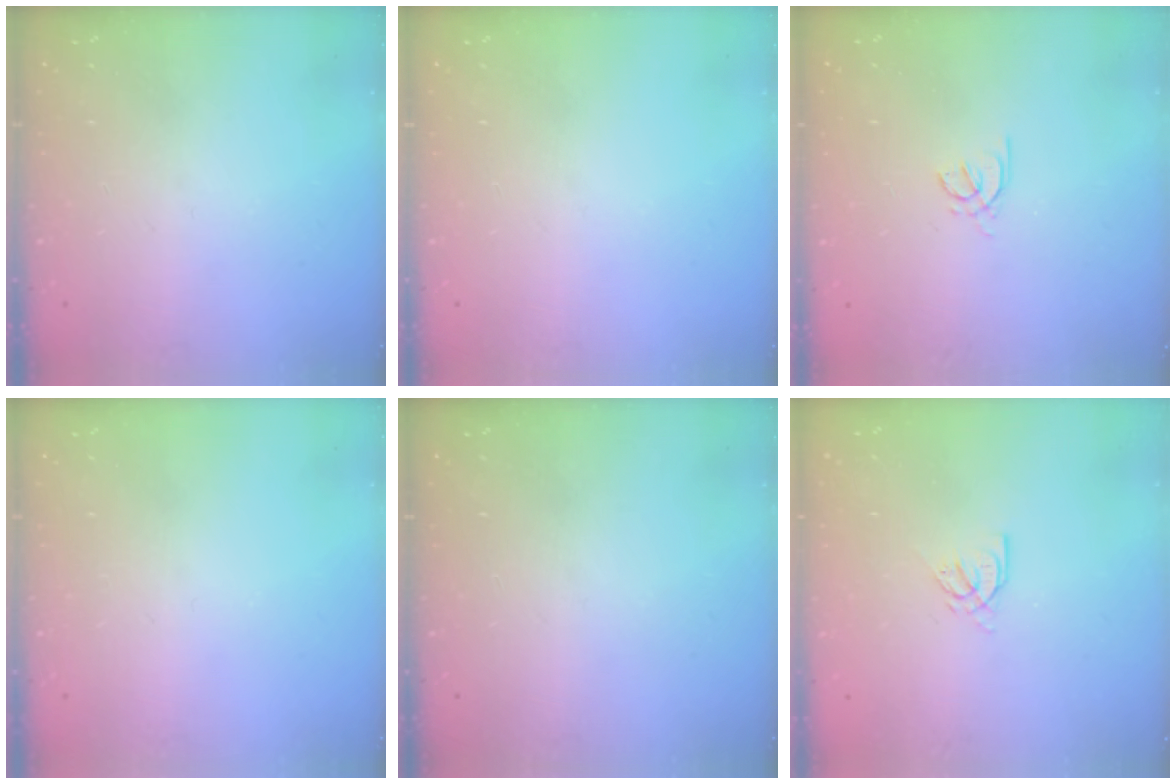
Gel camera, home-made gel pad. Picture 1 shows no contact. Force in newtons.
{"total": 0.0}
{"total": 2.0, "press": 1.9, "slide": 0.5}
{"total": 0.0}
{"total": 0.0}
{"total": 4.2, "press": 4.2, "slide": 0.2}